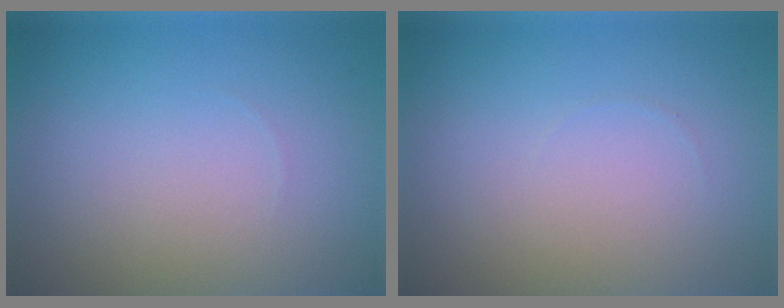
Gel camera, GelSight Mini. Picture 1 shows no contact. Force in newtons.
{"total": 0.0}